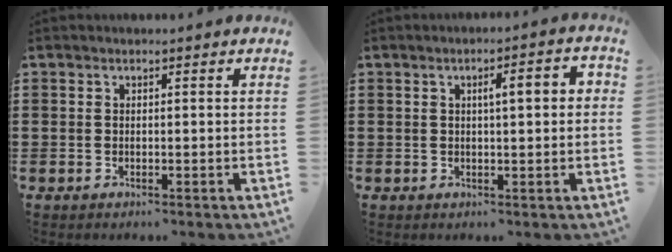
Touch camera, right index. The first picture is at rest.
{"total": 4.0, "force": [0.6, 0.9, 3.9], "torque": [-0.063, 0.004, 0.004]}